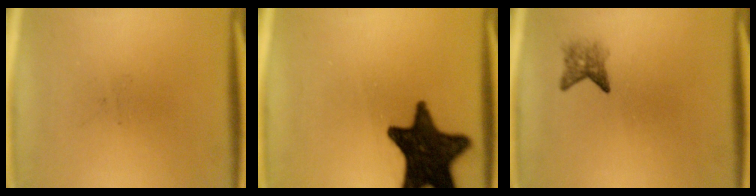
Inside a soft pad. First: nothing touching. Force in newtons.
{"total": 17.2}
{"total": 2.2}